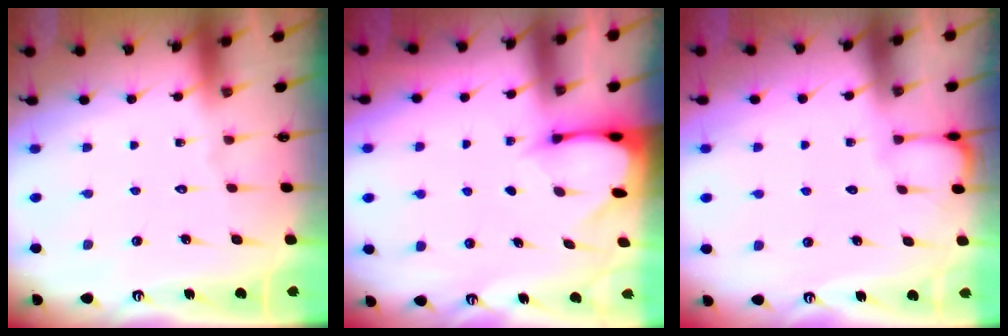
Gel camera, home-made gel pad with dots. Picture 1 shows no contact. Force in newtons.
{"total": 2.6, "press": 2.6, "slide": 0.3}
{"total": 0.8, "press": 0.8, "slide": 0.0}